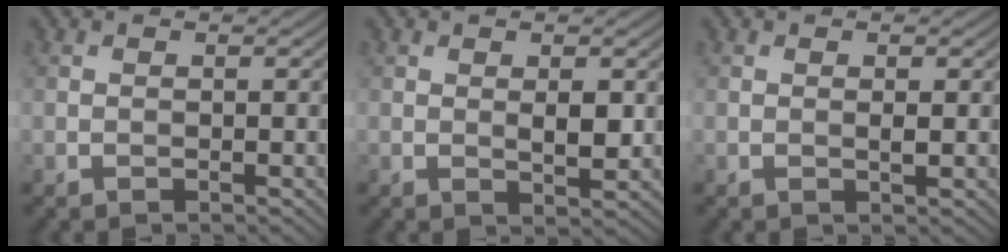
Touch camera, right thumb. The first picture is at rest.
{"total": 2.4, "force": [0.5, 0.9, 2.1], "torque": [-0.043, -0.007, 0.010]}
{"total": 0.8, "force": [0.1, 0.1, 0.7], "torque": [-0.017, -0.001, 0.001]}